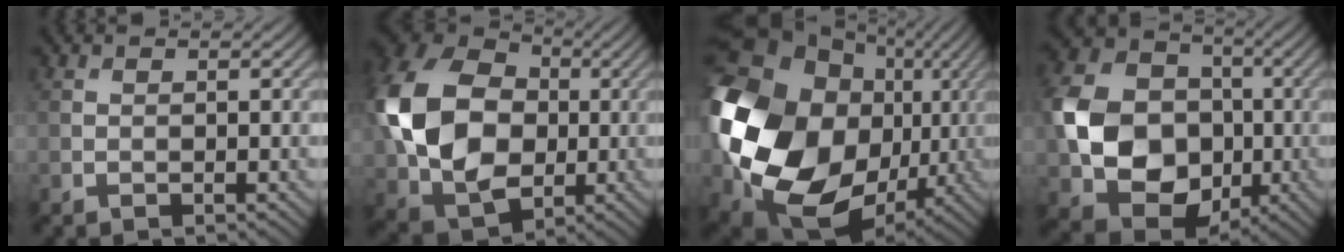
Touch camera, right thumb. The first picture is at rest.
{"total": 16.4, "force": [0.2, 12.4, 10.8], "torque": [-0.272, 0.003, 0.000]}
{"total": 22.3, "force": [-0.4, 17.7, 13.6], "torque": [-0.347, -0.031, 0.010]}
{"total": 13.9, "force": [-1.6, 11.3, 7.9], "torque": [-0.185, -0.001, -0.036]}